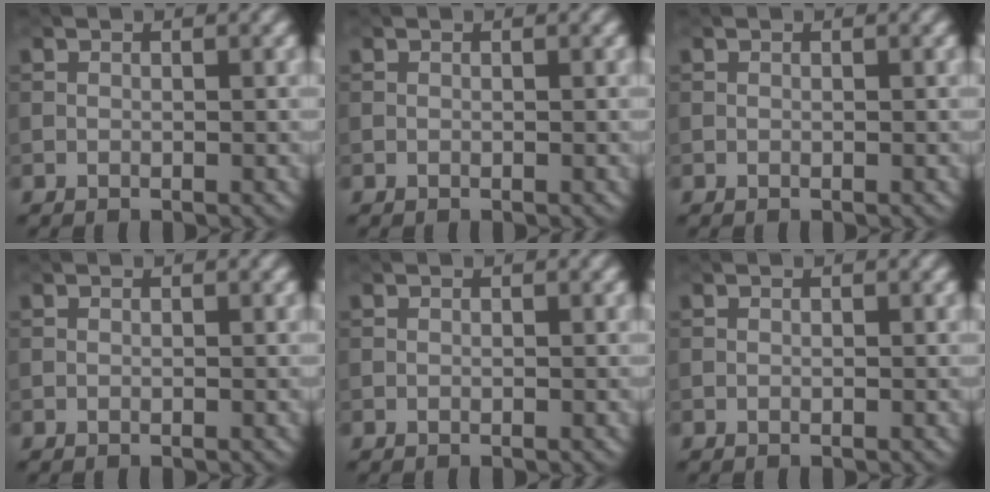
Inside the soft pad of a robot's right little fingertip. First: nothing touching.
{"total": 0.0}
{"total": 0.0}
{"total": 0.0}
{"total": 0.0}
{"total": 0.0}